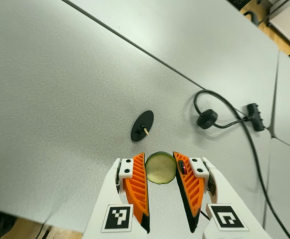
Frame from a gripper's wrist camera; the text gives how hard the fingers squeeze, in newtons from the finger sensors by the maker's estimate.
{"total": 10.3, "left": 10.7, "right": 9.9}